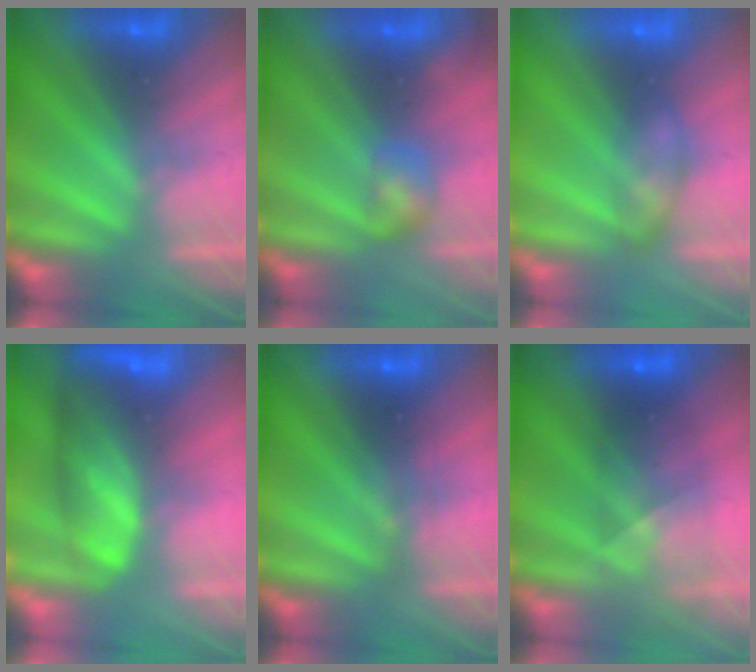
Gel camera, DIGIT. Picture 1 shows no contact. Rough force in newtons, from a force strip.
{"total": 2.9}
{"total": 2.3}
{"total": 8.1}
{"total": 2.3}
{"total": 5.8}